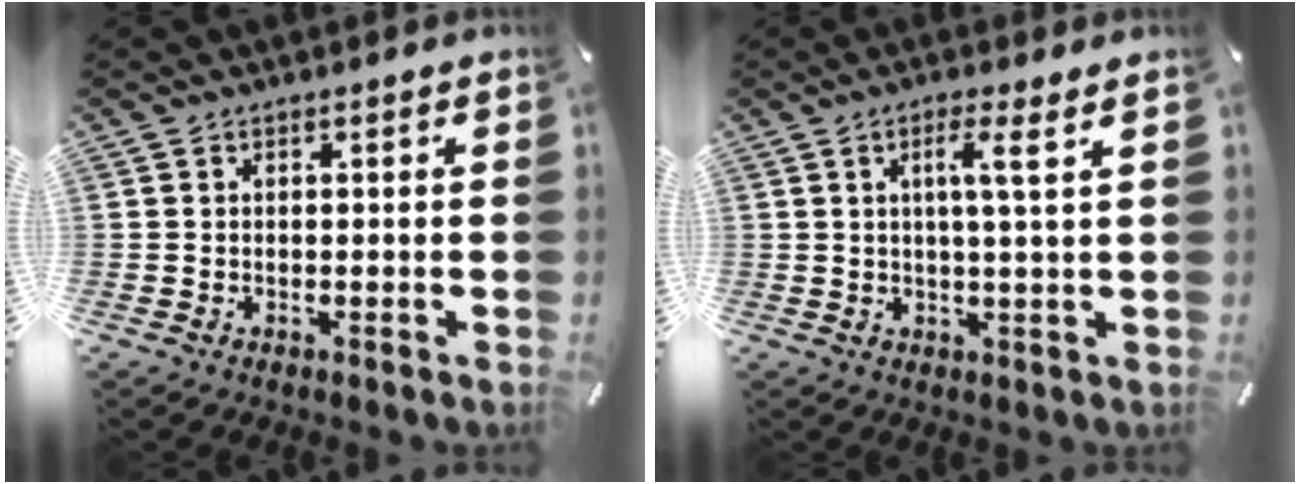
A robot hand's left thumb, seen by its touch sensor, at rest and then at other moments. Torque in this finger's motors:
{"motor_torque": [-0.19, -0.25, 0.08, 0.28, 0.03]}